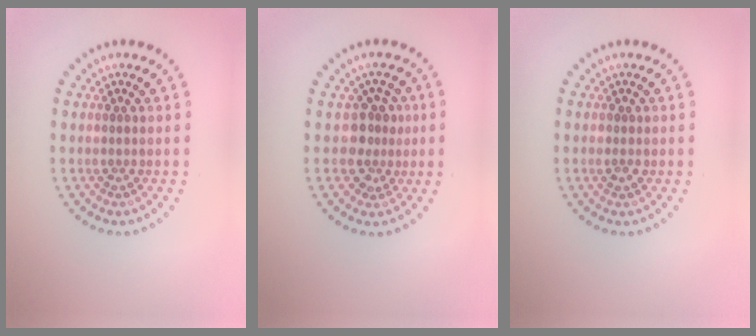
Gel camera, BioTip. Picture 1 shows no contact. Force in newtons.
{"total": 2.7, "press": 2.2, "slide": 1.6}
{"total": 0.9, "press": 0.9, "slide": 0.3}